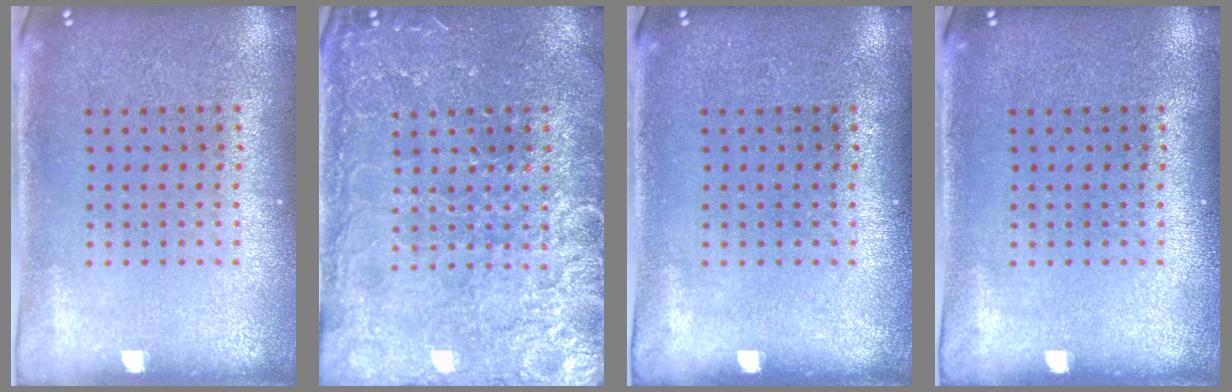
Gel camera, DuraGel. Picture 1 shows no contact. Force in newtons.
{"total": 3.8, "press": 3.8, "slide": 0.5}
{"total": 0.0}
{"total": 0.0}